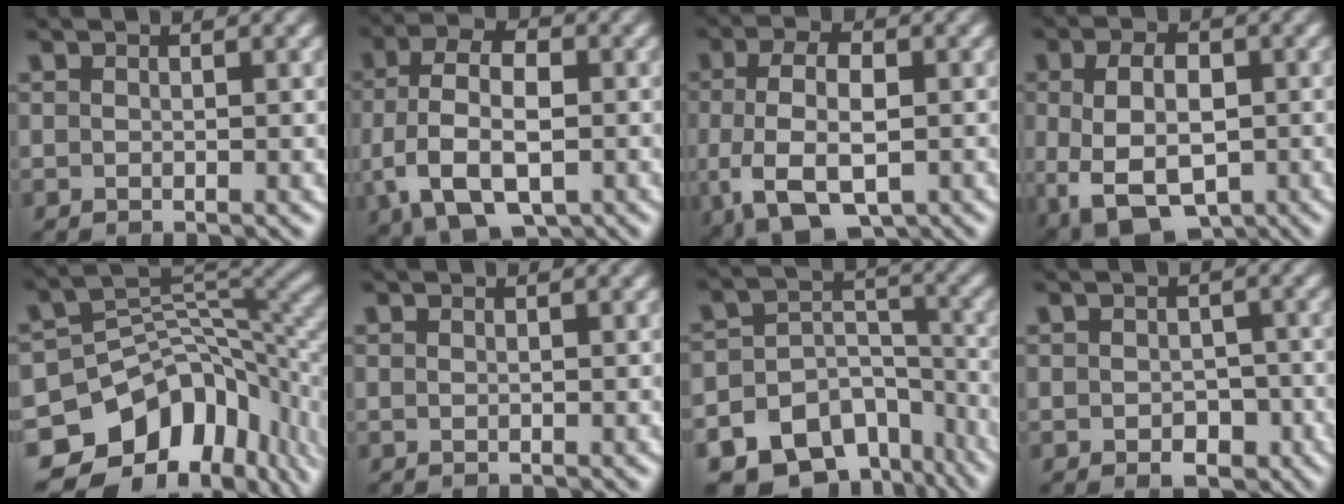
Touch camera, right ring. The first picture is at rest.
{"total": 9.3, "force": [-1.1, 6.5, 6.6], "torque": [-0.143, -0.025, -0.004]}
{"total": 8.5, "force": [-2.5, 5.4, 6.1], "torque": [-0.131, -0.031, -0.019]}
{"total": 9.0, "force": [-3.3, 6.2, 5.6], "torque": [-0.114, -0.043, -0.030]}
{"total": 15.6, "force": [-4.8, 11.3, 9.7], "torque": [-0.144, -0.030, -0.072]}
{"total": 0.6, "force": [0.3, -0.6, 0.0], "torque": [0.005, -0.004, 0.008]}
{"total": 13.6, "force": [-7.7, 9.7, 5.6], "torque": [-0.095, -0.039, -0.119]}
{"total": 2.8, "force": [-2.0, 1.6, 0.8], "torque": [0.010, -0.012, -0.027]}